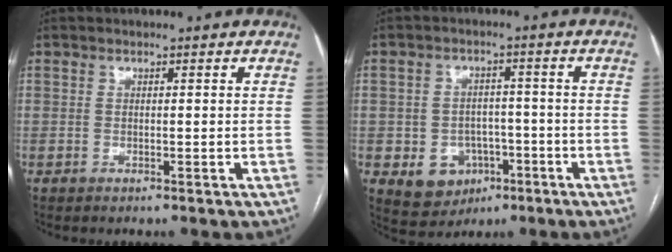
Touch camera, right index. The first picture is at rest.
{"total": 7.5, "force": [-2.8, 6.2, 3.0], "torque": [-0.047, 0.011, -0.030]}